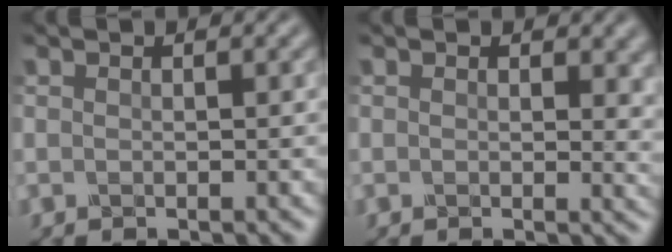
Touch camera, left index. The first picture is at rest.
{"total": 3.5, "force": [0.2, 2.0, 2.9], "torque": [-0.043, -0.003, 0.001]}